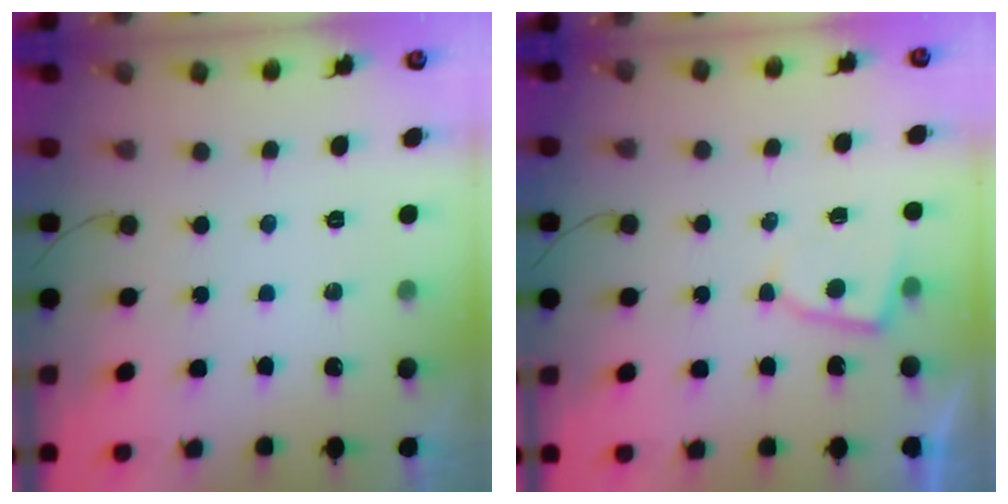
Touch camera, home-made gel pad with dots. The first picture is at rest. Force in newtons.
{"total": 4.7, "press": 4.7, "slide": 0.5}